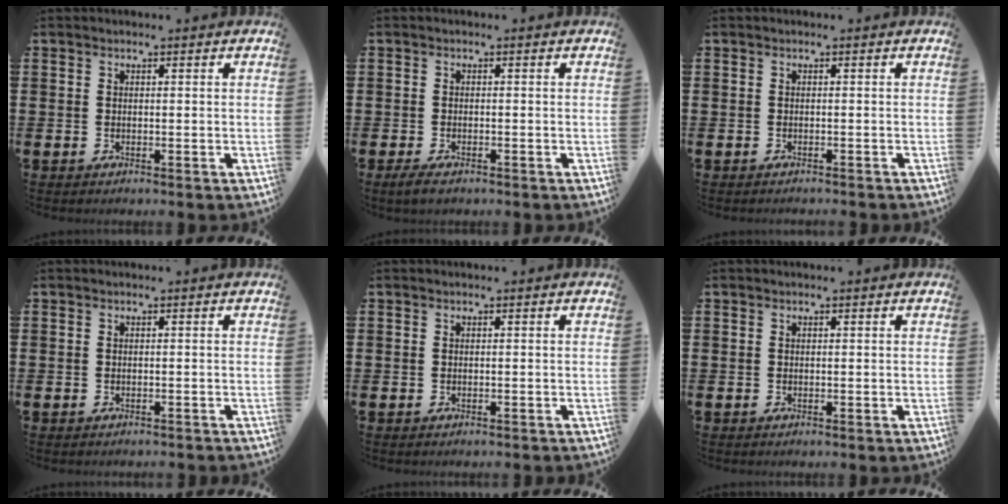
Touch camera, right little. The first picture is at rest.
{"total": 1.3, "force": [-0.6, 0.6, 1.1], "torque": [-0.021, 0.000, -0.012]}
{"total": 0.0}
{"total": 0.0}
{"total": 0.0}
{"total": 0.0}